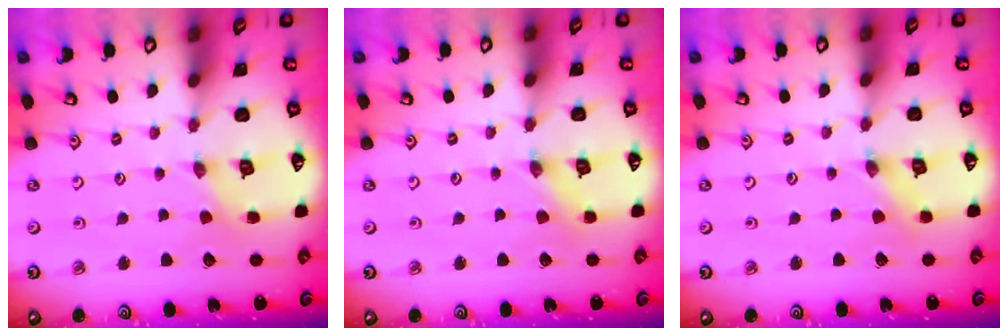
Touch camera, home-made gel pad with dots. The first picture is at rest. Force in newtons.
{"total": 0.0}
{"total": 0.0}